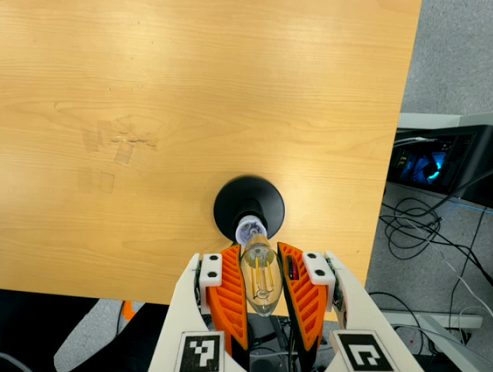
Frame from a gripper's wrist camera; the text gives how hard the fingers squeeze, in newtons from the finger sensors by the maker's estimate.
{"total": 17.1, "left": 17.4, "right": 16.7}